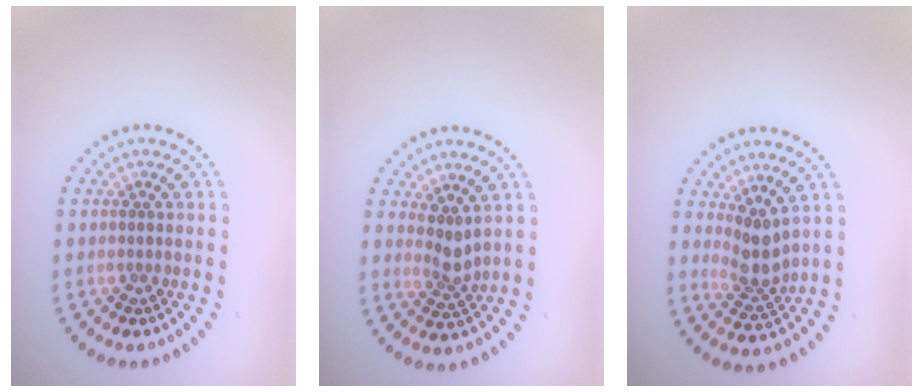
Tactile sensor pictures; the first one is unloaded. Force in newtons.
{"total": 1.9, "press": 1.4, "slide": 1.4}
{"total": 2.7, "press": 2.0, "slide": 1.8}